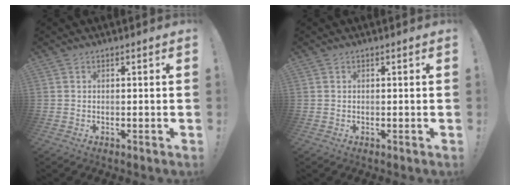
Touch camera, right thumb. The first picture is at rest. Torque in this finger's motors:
{"motor_torque": [-0.11, 0.01, -0.25, 0.00, 0.10]}